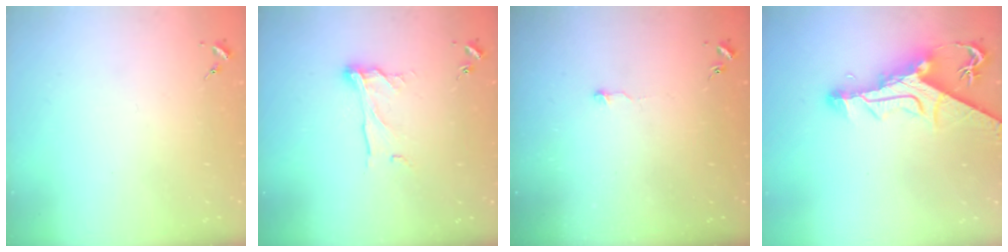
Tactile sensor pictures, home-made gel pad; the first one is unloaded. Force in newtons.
{"total": 10.5, "press": 10.4, "slide": 0.5}
{"total": 4.8, "press": 4.8, "slide": 0.4}
{"total": 13.8, "press": 13.7, "slide": 1.3}